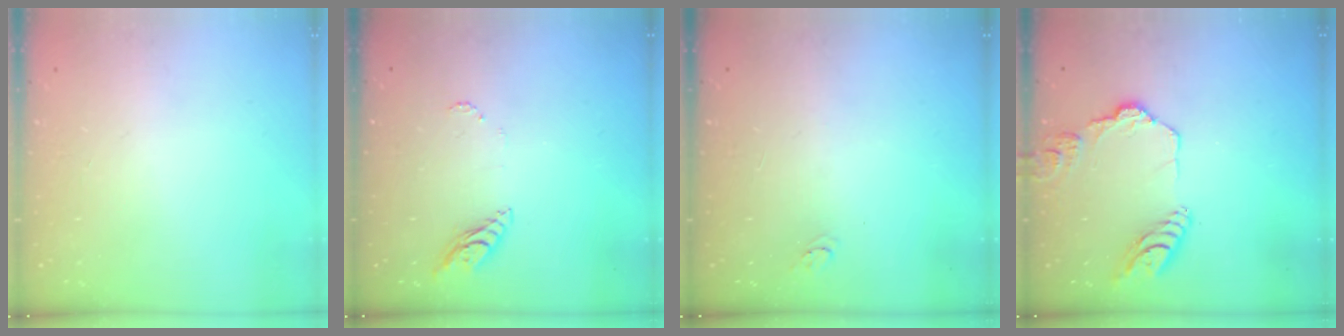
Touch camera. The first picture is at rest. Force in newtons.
{"total": 6.5, "press": 6.5, "slide": 0.4}
{"total": 3.2, "press": 3.2, "slide": 0.3}
{"total": 13.0, "press": 13.0, "slide": 1.1}